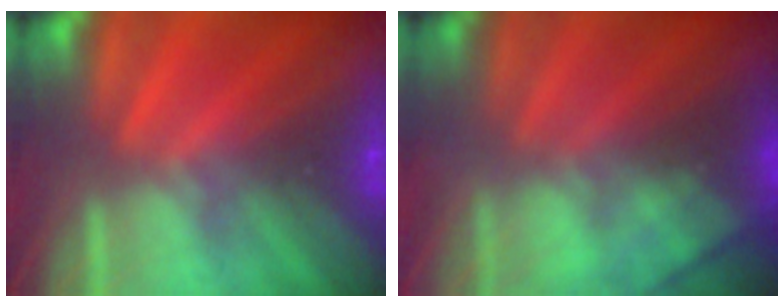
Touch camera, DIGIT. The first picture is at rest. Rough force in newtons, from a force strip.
{"total": 8.7}